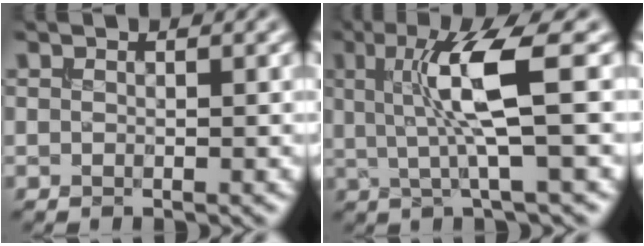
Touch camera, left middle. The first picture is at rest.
{"total": 6.4, "force": [1.0, 1.0, 6.2], "torque": [-0.125, 0.000, 0.022]}